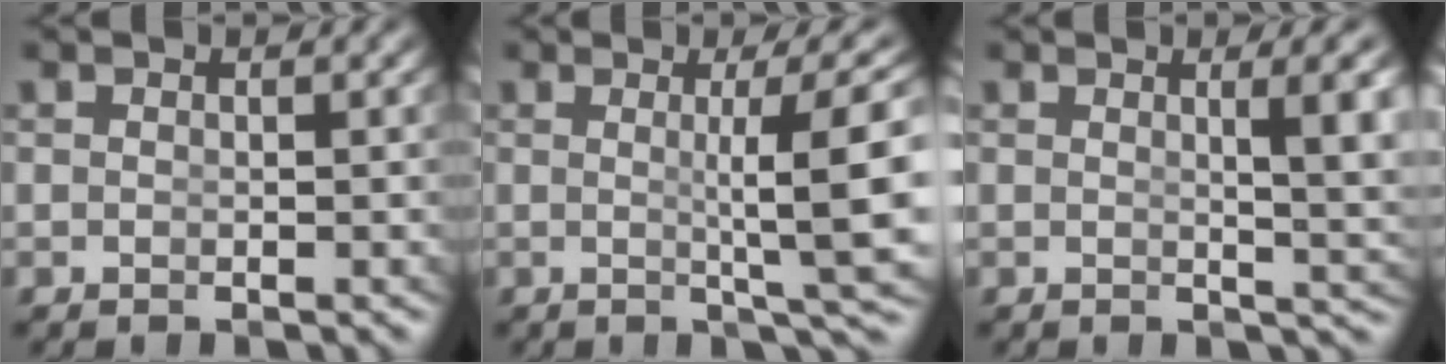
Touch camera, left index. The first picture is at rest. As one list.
[{"total": 6.8, "force": [0.4, 0.6, 6.7], "torque": [-0.087, -0.001, 0.010]}, {"total": 4.0, "force": [0.9, 0.2, 3.9], "torque": [-0.043, -0.006, 0.021]}]